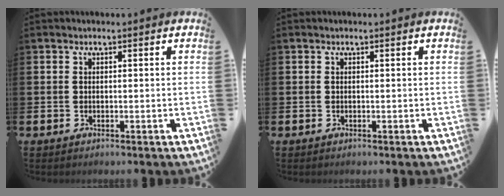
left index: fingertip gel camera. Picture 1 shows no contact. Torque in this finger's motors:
{"motor_torque": [0.00, 0.00, 0.00, 0.00]}